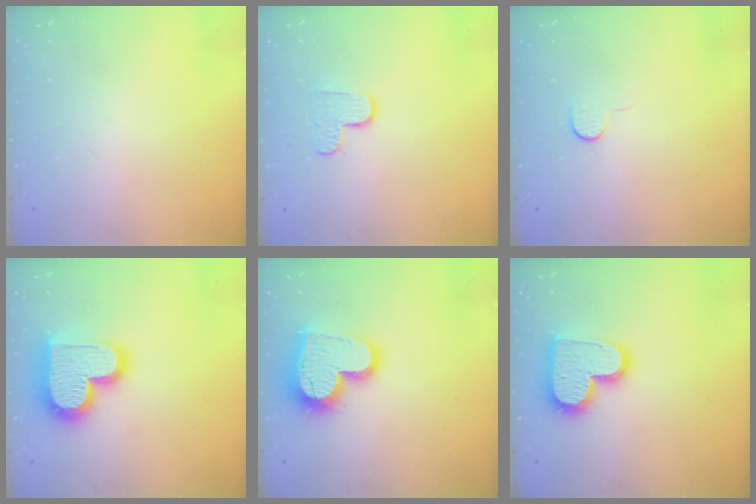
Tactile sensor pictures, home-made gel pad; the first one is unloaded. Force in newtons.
{"total": 5.9, "press": 5.8, "slide": 0.6}
{"total": 5.0, "press": 5.0, "slide": 0.5}
{"total": 19.5, "press": 19.5, "slide": 1.5}
{"total": 18.2, "press": 18.1, "slide": 1.5}
{"total": 16.0, "press": 16.0, "slide": 1.0}